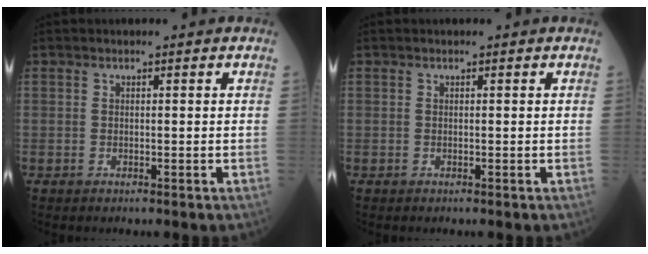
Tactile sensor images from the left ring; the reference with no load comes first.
{"total": 0.0}